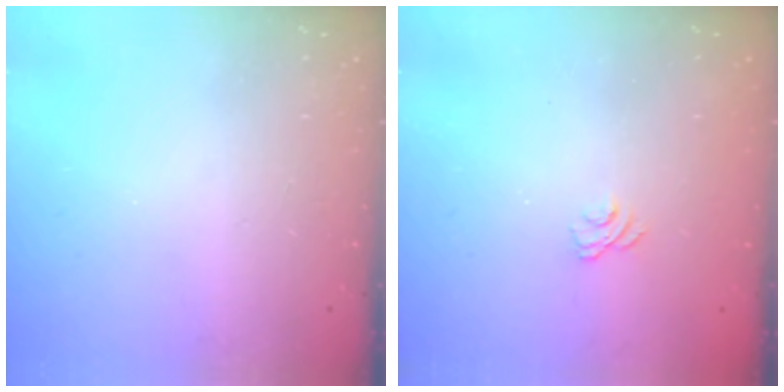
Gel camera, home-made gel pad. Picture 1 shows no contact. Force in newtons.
{"total": 1.5, "press": 0.9, "slide": 1.2}